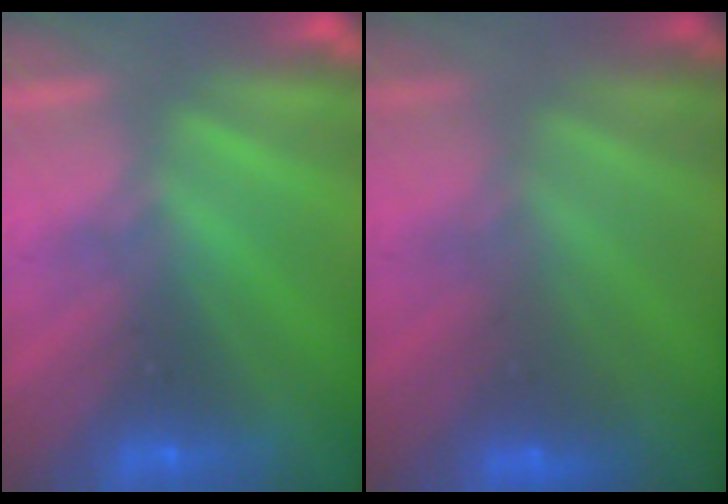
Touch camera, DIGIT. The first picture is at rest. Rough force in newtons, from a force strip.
{"total": 2.5}